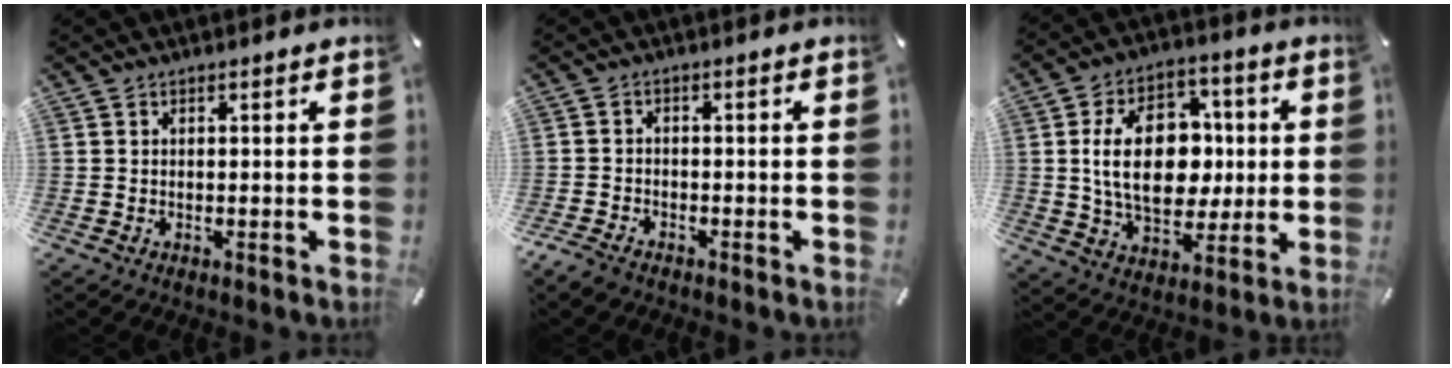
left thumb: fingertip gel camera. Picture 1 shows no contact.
{"total": 2.6, "force": [-2.1, 1.2, 0.8], "torque": [-0.027, 0.008, -0.046]}
{"total": 18.5, "force": [1.1, 12.8, 13.3], "torque": [-0.241, 0.012, 0.021]}